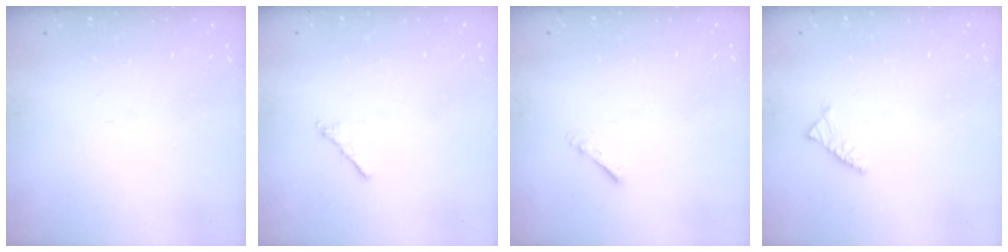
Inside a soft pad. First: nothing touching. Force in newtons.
{"total": 1.0, "press": 0.9, "slide": 0.4}
{"total": 2.2, "press": 2.1, "slide": 0.4}
{"total": 3.1, "press": 3.0, "slide": 0.7}